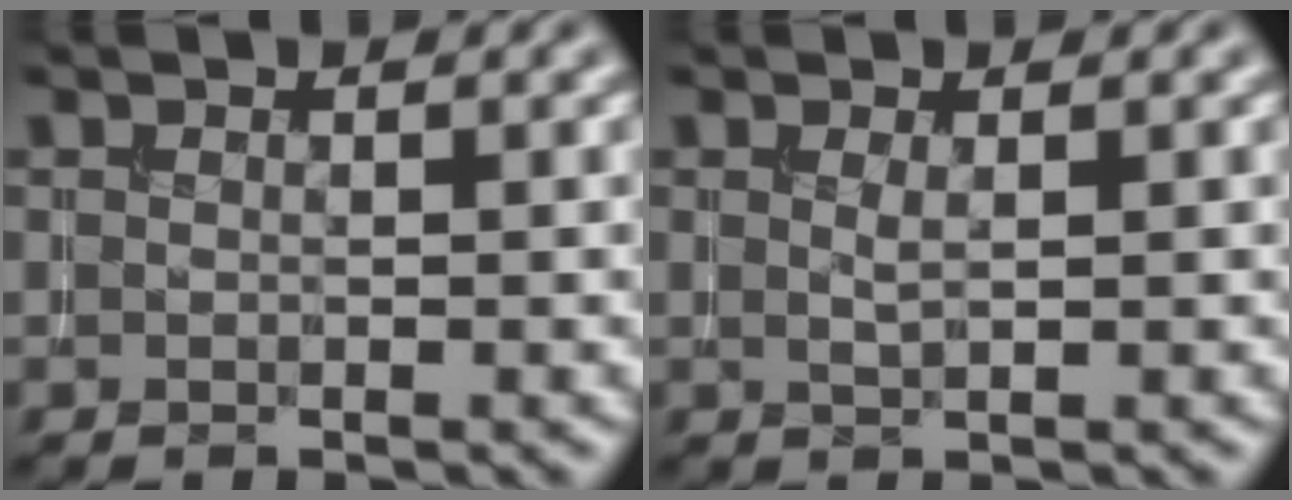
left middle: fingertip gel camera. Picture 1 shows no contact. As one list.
[{"total": 0.9, "force": [0.3, 0.2, 0.8], "torque": [-0.017, -0.001, 0.006]}]